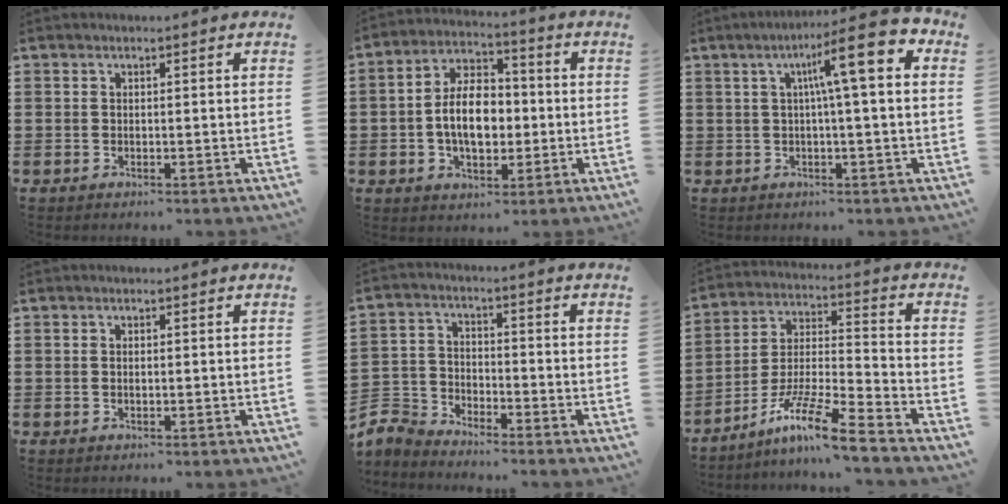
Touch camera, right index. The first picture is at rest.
{"total": 8.7, "force": [-0.7, 5.2, 6.9], "torque": [-0.132, 0.004, -0.021]}
{"total": 9.8, "force": [2.7, 0.5, 9.4], "torque": [-0.159, -0.007, 0.035]}
{"total": 0.7, "force": [0.0, 0.4, 0.6], "torque": [-0.013, 0.001, 0.000]}
{"total": 5.3, "force": [-5.1, 1.2, 0.7], "torque": [-0.040, -0.003, -0.112]}
{"total": 11.2, "force": [-8.8, 0.4, 7.0], "torque": [-0.138, 0.006, -0.177]}